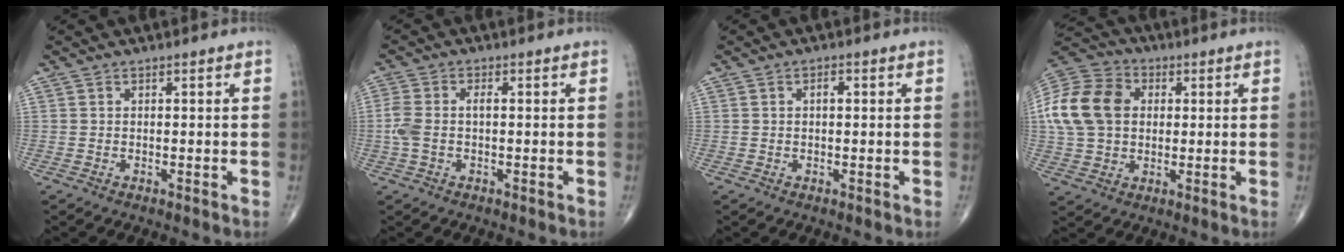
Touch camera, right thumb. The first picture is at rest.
{"total": 5.0, "force": [-0.4, 2.6, 4.3], "torque": [-0.121, 0.015, -0.009]}
{"total": 1.4, "force": [0.2, 0.7, 1.1], "torque": [-0.020, 0.003, 0.002]}
{"total": 16.0, "force": [2.3, 11.9, 10.4], "torque": [-0.197, 0.021, 0.038]}